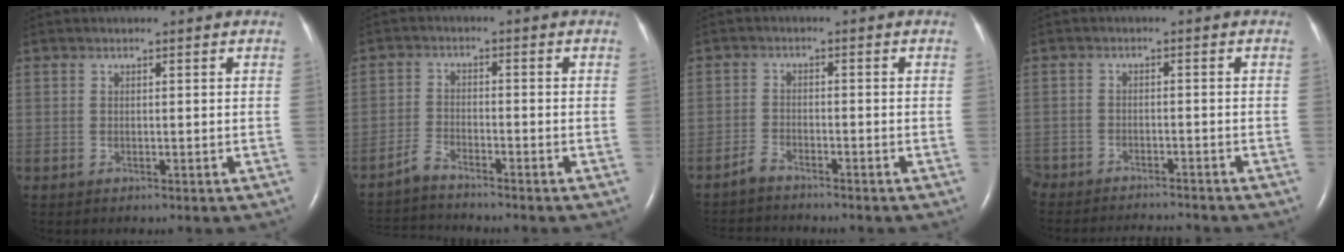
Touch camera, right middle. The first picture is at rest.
{"total": 5.3, "force": [-5.1, -0.1, 1.2], "torque": [-0.031, -0.018, -0.093]}
{"total": 3.1, "force": [-3.1, 0.3, 0.6], "torque": [-0.016, -0.010, -0.052]}
{"total": 9.6, "force": [-9.2, 1.7, 2.3], "torque": [-0.046, -0.008, -0.130]}